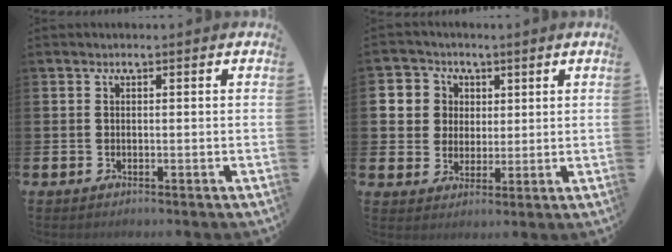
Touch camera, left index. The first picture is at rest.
{"total": 5.8, "force": [2.6, 5.2, 0.5], "torque": [-0.032, 0.008, 0.047]}